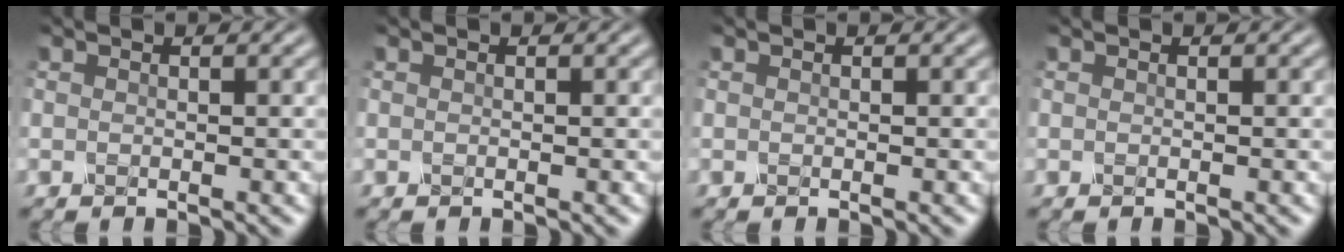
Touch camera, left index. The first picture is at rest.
{"total": 0.0}
{"total": 0.0}
{"total": 0.0}